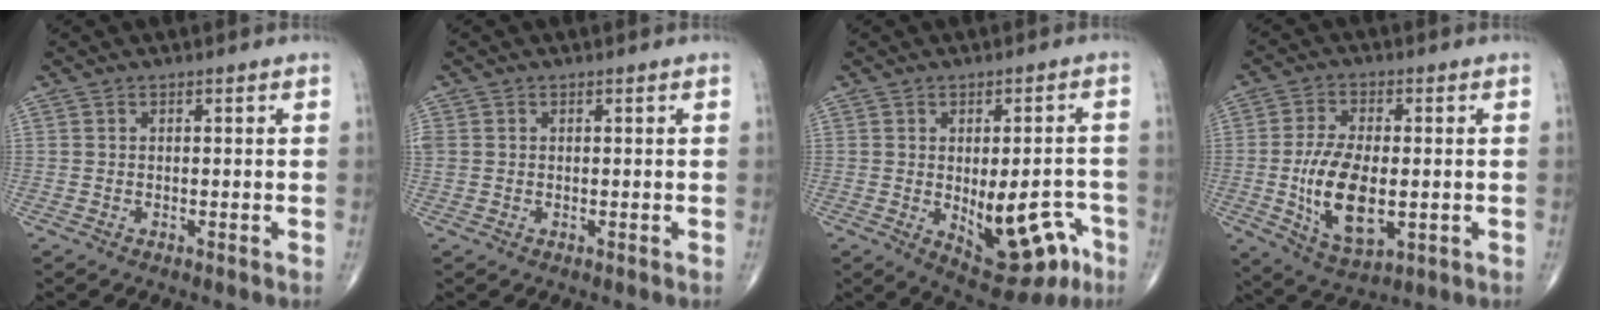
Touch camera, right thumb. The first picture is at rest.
{"total": 1.7, "force": [0.3, 1.5, 0.9], "torque": [-0.030, 0.008, 0.009]}
{"total": 13.9, "force": [-4.5, 6.7, 11.3], "torque": [-0.122, 0.020, -0.044]}
{"total": 13.2, "force": [-1.7, 6.6, 11.3], "torque": [-0.210, -0.011, -0.020]}